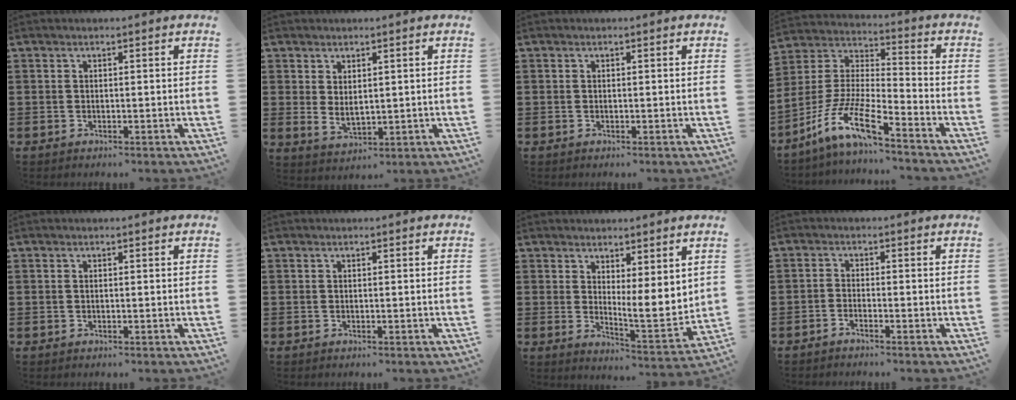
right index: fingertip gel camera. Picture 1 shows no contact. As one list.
[{"total": 2.6, "force": [1.2, 1.5, 1.8], "torque": [-0.036, 0.002, 0.024]}, {"total": 0.0}, {"total": 10.4, "force": [-7.9, 1.2, 6.6], "torque": [-0.164, -0.017, -0.168]}, {"total": 0.0}, {"total": 0.0}, {"total": 5.4, "force": [3.4, 1.6, 3.9], "torque": [-0.059, -0.034, 0.058]}, {"total": 1.4, "force": [-1.4, -0.2, 0.2], "torque": [-0.005, 0.000, -0.027]}]